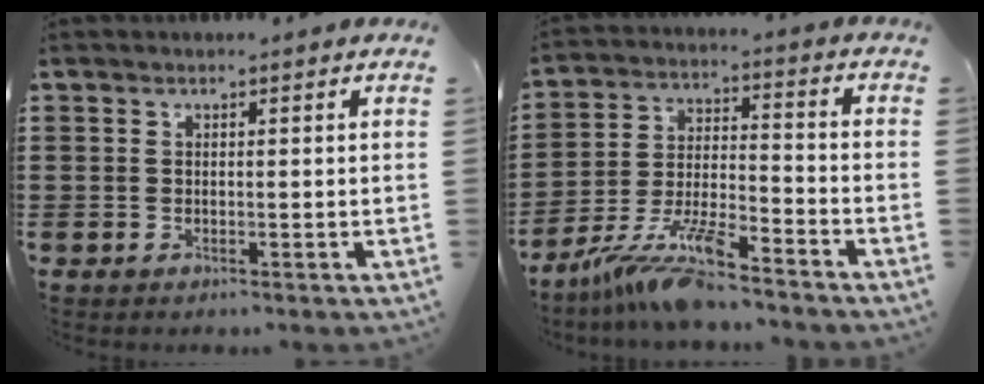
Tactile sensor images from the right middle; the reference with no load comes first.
{"total": 10.1, "force": [-8.7, 1.2, 5.1], "torque": [-0.100, 0.010, -0.170]}